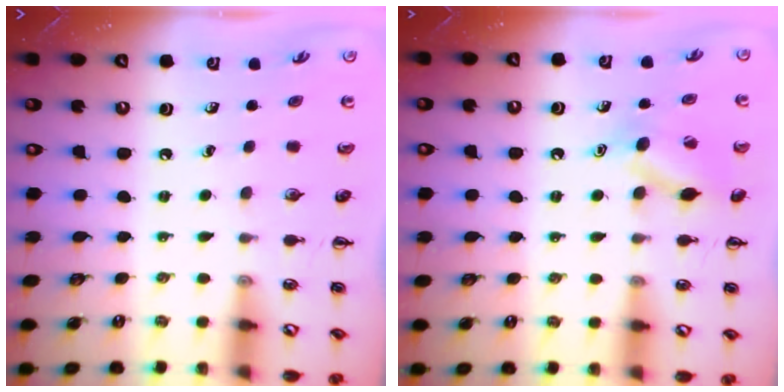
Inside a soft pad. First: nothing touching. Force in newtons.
{"total": 11.0, "press": 10.9, "slide": 1.5}